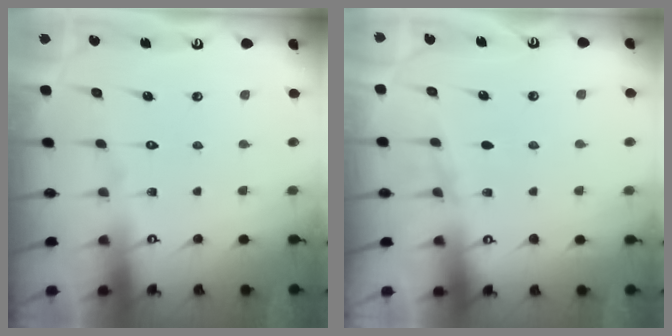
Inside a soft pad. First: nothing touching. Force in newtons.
{"total": 3.7, "press": 3.4, "slide": 1.3}